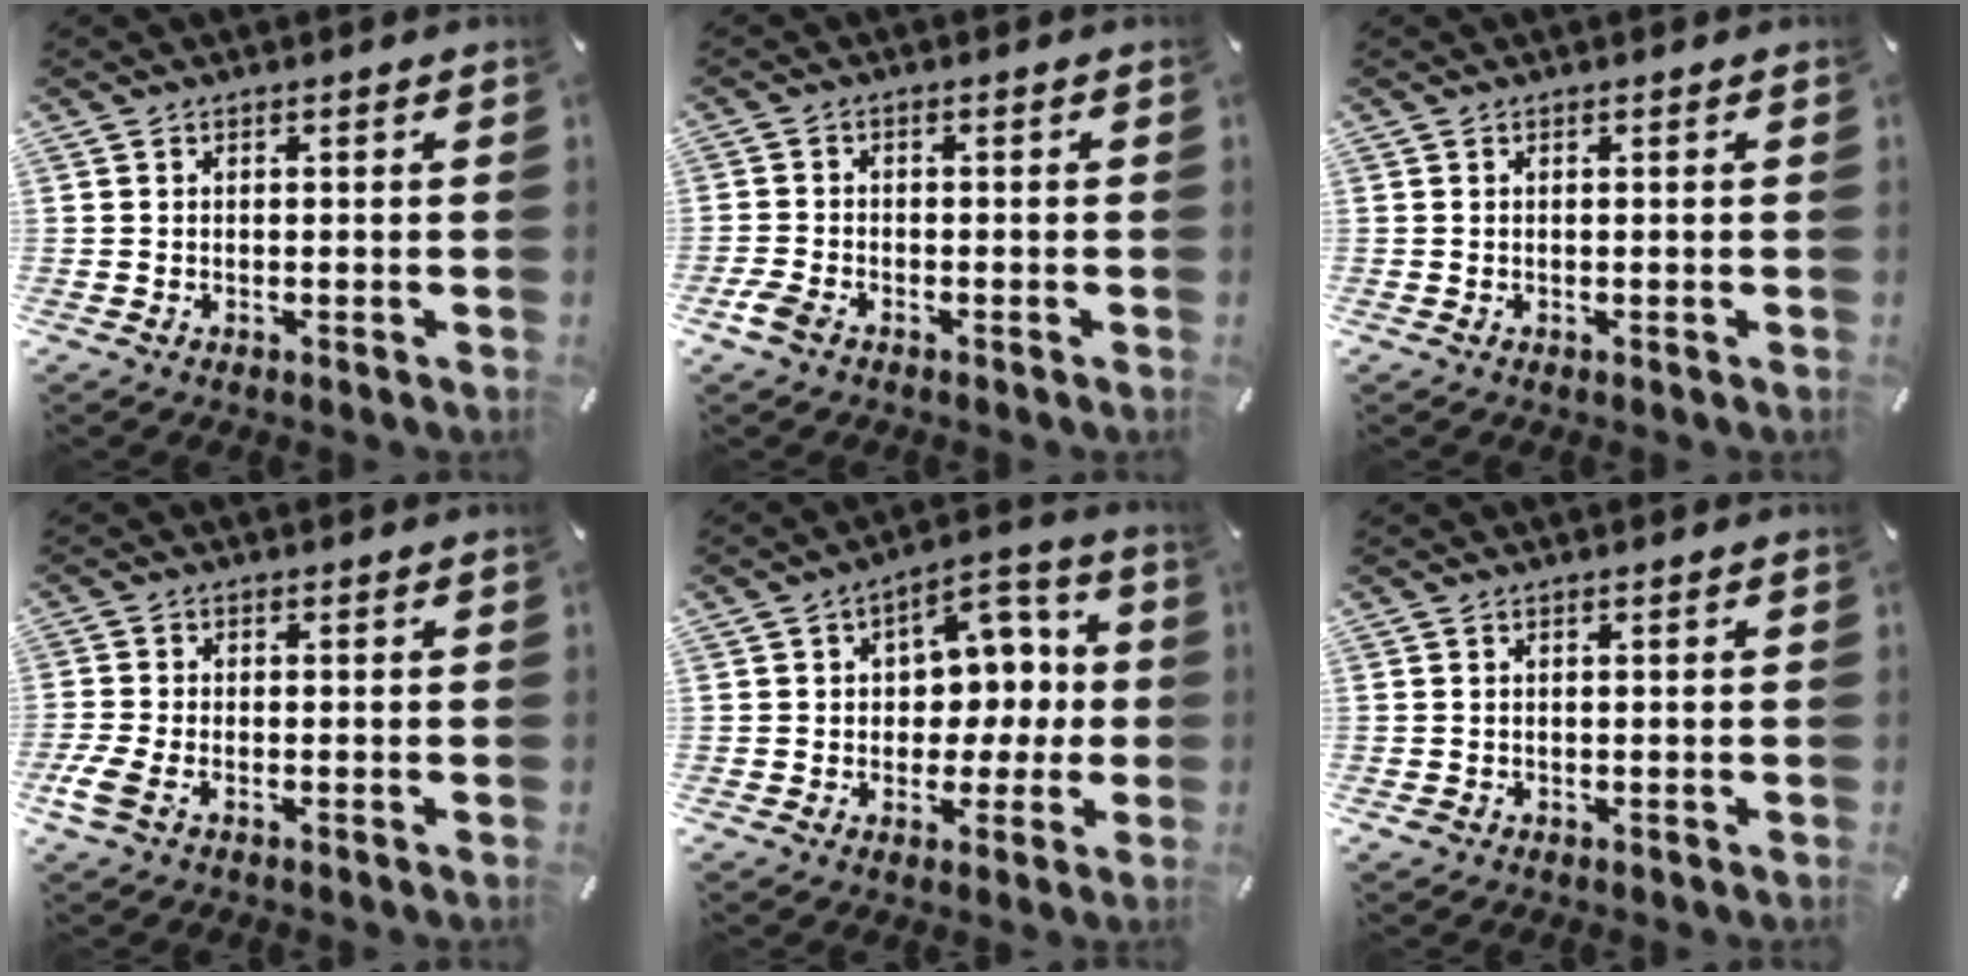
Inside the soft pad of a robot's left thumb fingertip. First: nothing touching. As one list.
[{"total": 3.3, "force": [-2.1, 1.8, 1.8], "torque": [-0.057, -0.001, -0.046]}, {"total": 0.0}, {"total": 4.2, "force": [-2.0, 2.2, 3.0], "torque": [-0.082, -0.006, -0.042]}, {"total": 10.1, "force": [0.8, 8.4, 5.6], "torque": [-0.056, -0.008, 0.016]}, {"total": 0.7, "force": [-0.2, 0.7, 0.1], "torque": [-0.002, 0.002, -0.006]}]